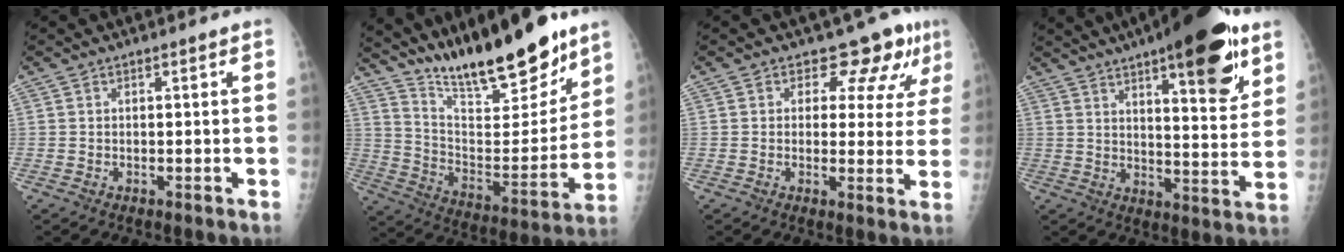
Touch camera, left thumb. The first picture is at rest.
{"total": 22.4, "force": [17.9, 5.3, 12.5], "torque": [-0.159, -0.100, 0.302]}
{"total": 8.1, "force": [5.2, 4.9, 3.7], "torque": [-0.010, -0.027, 0.052]}
{"total": 20.8, "force": [11.9, 6.1, 15.9], "torque": [-0.200, -0.047, 0.171]}